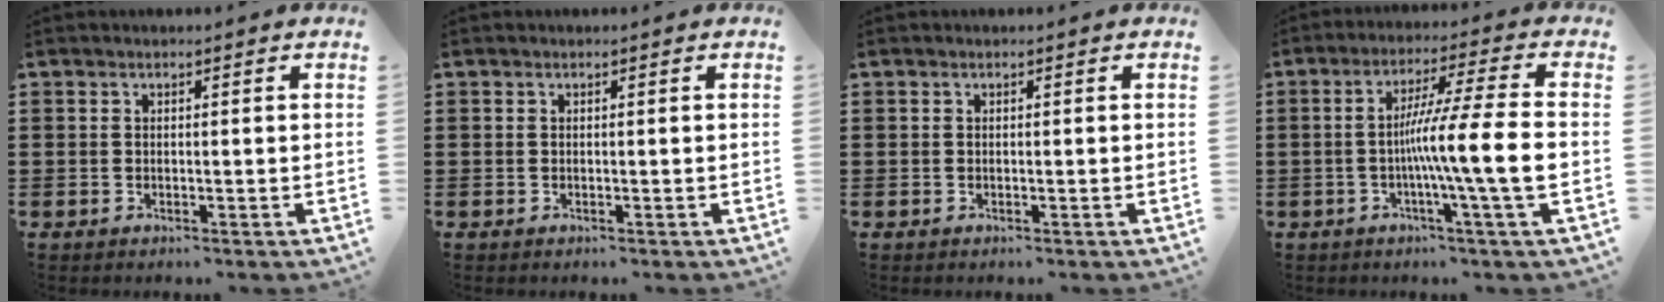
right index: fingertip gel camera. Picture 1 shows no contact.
{"total": 0.0}
{"total": 0.0}
{"total": 11.0, "force": [-1.8, -0.5, 10.9], "torque": [-0.187, -0.008, -0.037]}